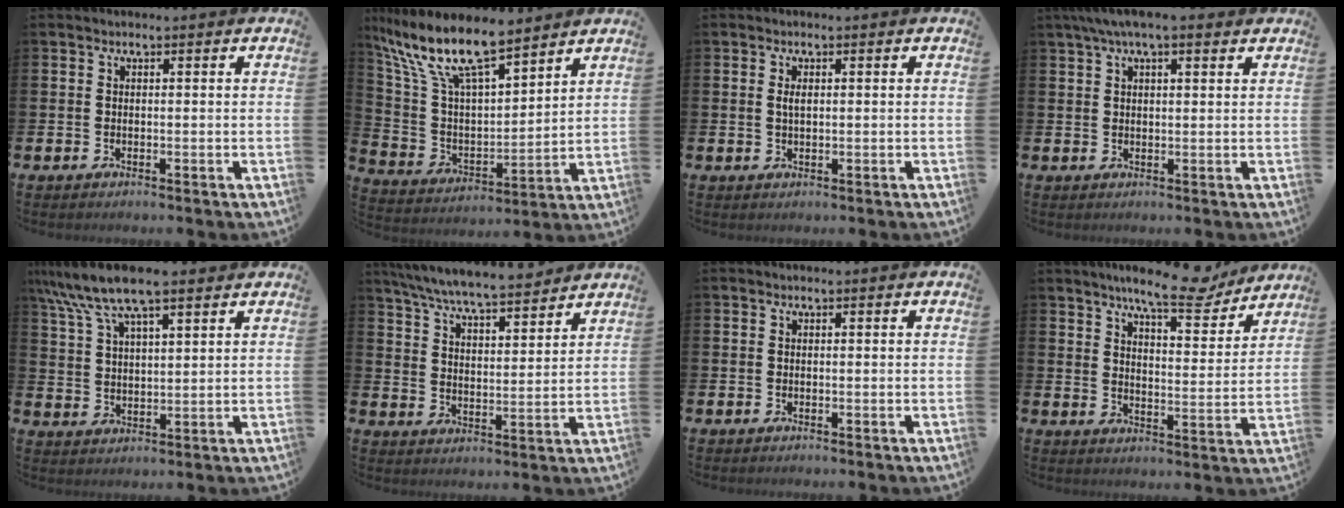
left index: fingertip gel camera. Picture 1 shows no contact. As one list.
[{"total": 12.4, "force": [10.3, 2.8, 6.4], "torque": [-0.171, -0.056, 0.182]}, {"total": 1.4, "force": [0.3, 0.6, 1.3], "torque": [-0.016, 0.000, 0.002]}, {"total": 4.6, "force": [3.3, 1.1, 2.9], "torque": [-0.053, -0.004, 0.058]}, {"total": 9.4, "force": [7.5, 2.4, 5.2], "torque": [-0.127, -0.012, 0.138]}, {"total": 7.4, "force": [7.1, 0.3, 2.1], "torque": [-0.070, -0.045, 0.126]}, {"total": 0.0}, {"total": 9.6, "force": [8.5, 1.6, 4.2], "torque": [-0.079, -0.044, 0.148]}]